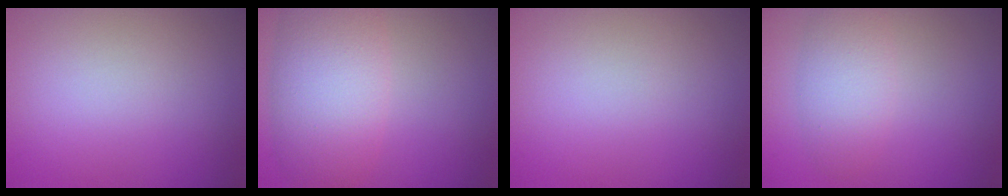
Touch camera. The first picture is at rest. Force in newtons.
{"total": 7.2, "press": 7.2, "slide": 0.1}
{"total": 0.0}
{"total": 3.4, "press": 3.4, "slide": 0.3}